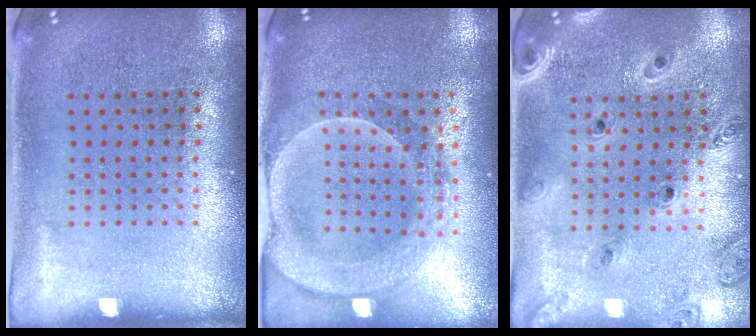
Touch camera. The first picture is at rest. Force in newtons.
{"total": 2.2, "press": 2.0, "slide": 0.9}
{"total": 1.3, "press": 1.3, "slide": 0.1}